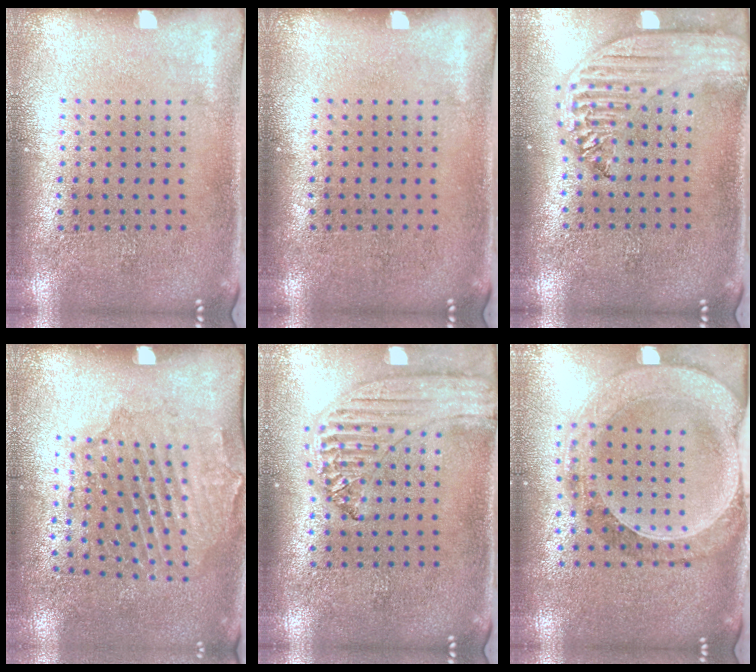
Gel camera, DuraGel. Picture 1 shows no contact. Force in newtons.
{"total": 0.0}
{"total": 2.6, "press": 2.1, "slide": 1.4}
{"total": 1.6, "press": 1.4, "slide": 0.7}
{"total": 1.3, "press": 1.3, "slide": 0.2}
{"total": 1.5, "press": 1.4, "slide": 0.4}